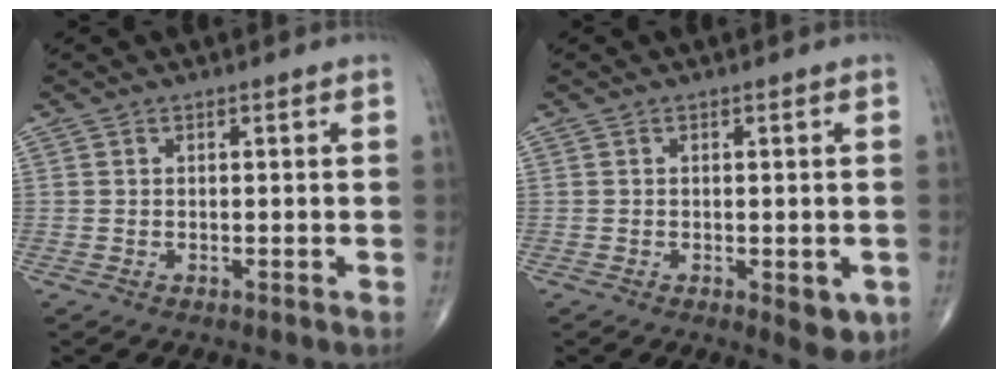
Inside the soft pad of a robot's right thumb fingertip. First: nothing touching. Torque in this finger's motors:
{"motor_torque": [0.26, 0.62, 0.01, -0.10, 0.09]}